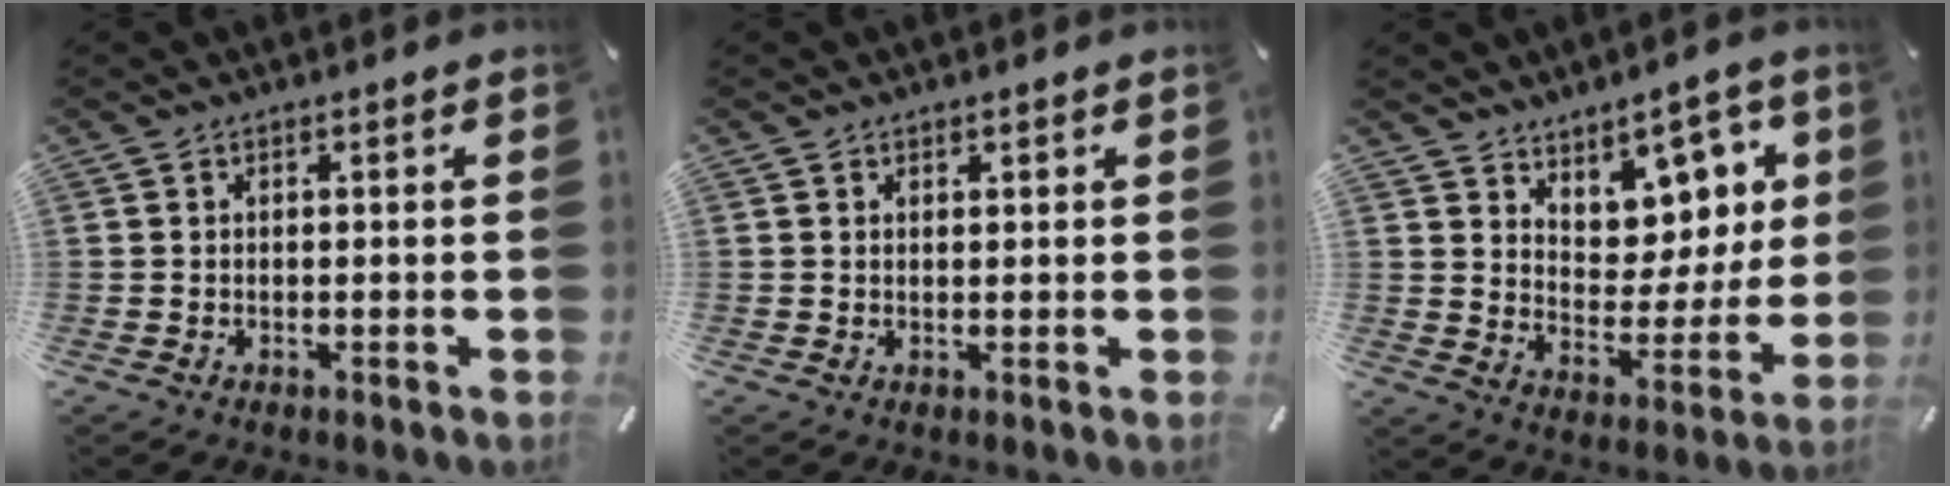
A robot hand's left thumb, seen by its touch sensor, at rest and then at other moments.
{"total": 1.1, "force": [0.6, 0.6, 0.6], "torque": [-0.003, -0.001, 0.010]}
{"total": 9.9, "force": [7.0, 6.7, 2.0], "torque": [-0.025, -0.086, 0.131]}